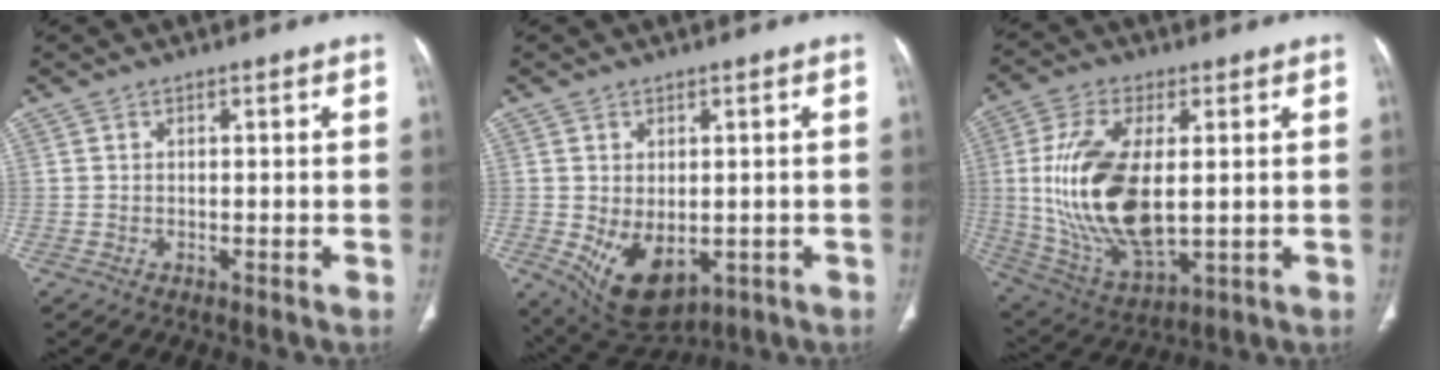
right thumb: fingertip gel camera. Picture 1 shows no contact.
{"total": 10.0, "force": [-2.1, 6.3, 7.5], "torque": [-0.109, -0.012, -0.009]}
{"total": 19.7, "force": [1.0, 9.6, 17.2], "torque": [-0.347, -0.017, 0.033]}